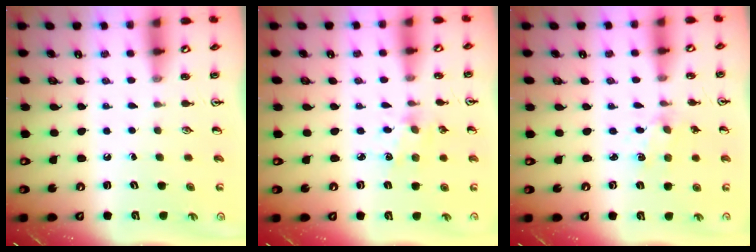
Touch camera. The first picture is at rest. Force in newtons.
{"total": 3.5, "press": 3.4, "slide": 0.3}
{"total": 1.7, "press": 1.6, "slide": 0.5}